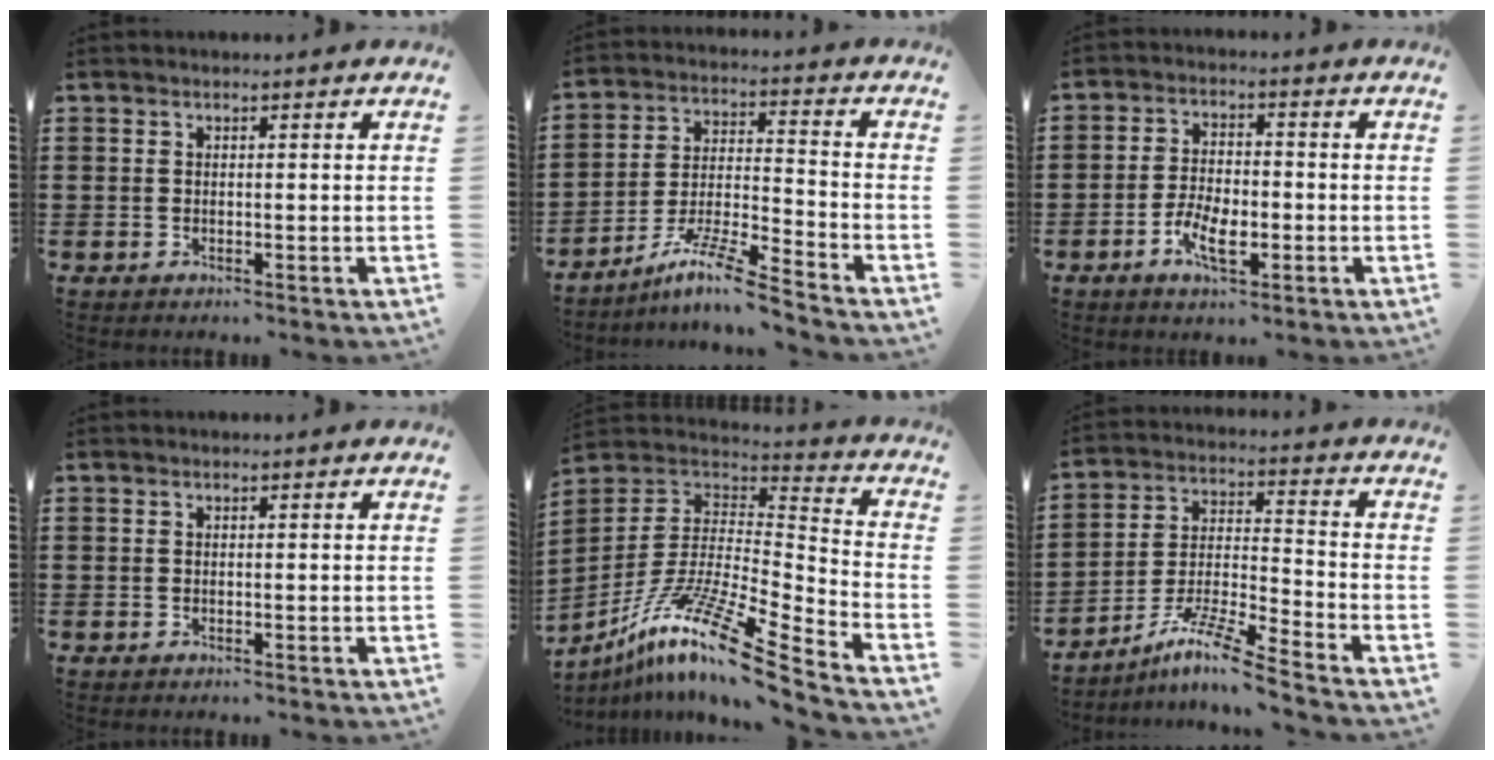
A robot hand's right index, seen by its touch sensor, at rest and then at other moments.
{"total": 9.4, "force": [-7.7, 0.2, 5.3], "torque": [-0.107, 0.002, -0.153]}
{"total": 5.7, "force": [-2.3, 2.6, 4.5], "torque": [-0.095, 0.002, -0.045]}
{"total": 0.0}
{"total": 14.3, "force": [-9.8, 1.2, 10.3], "torque": [-0.202, 0.009, -0.188]}
{"total": 9.4, "force": [-7.6, 0.3, 5.5], "torque": [-0.111, 0.001, -0.151]}